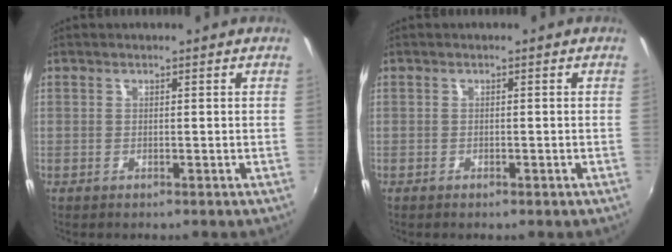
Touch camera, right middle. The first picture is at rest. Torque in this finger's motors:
{"motor_torque": [-0.08, -0.09, 0.04, 0.00]}